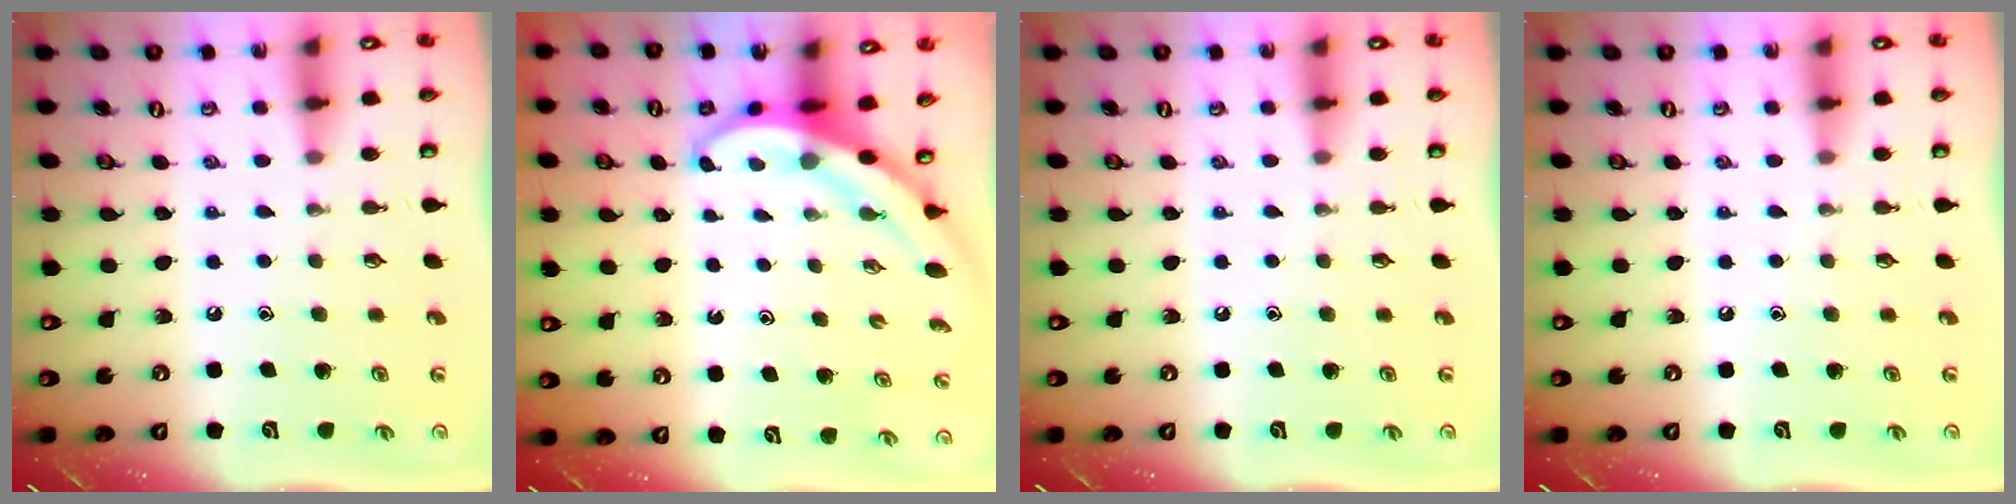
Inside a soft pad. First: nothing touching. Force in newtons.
{"total": 3.8, "press": 3.7, "slide": 0.2}
{"total": 0.0}
{"total": 0.0}